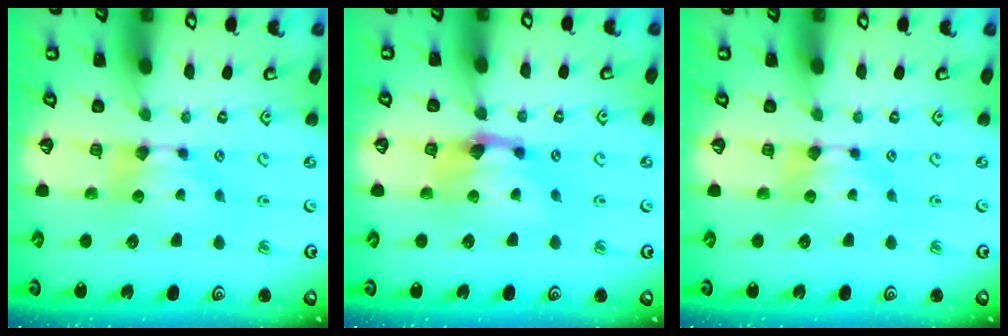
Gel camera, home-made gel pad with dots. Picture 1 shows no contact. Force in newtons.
{"total": 2.8, "press": 2.4, "slide": 1.5}
{"total": 0.0}